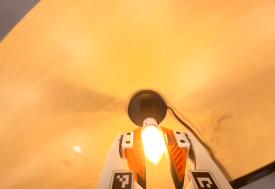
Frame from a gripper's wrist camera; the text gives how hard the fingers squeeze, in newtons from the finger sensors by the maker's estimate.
{"total": 14.8, "left": 13.8, "right": 15.9}